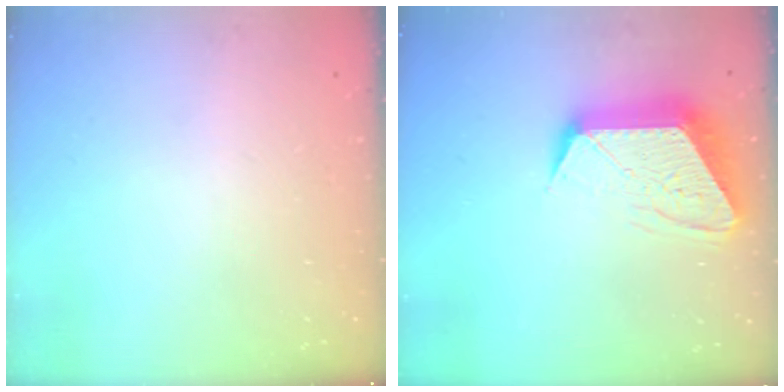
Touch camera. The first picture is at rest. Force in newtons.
{"total": 13.9, "press": 13.9, "slide": 0.9}